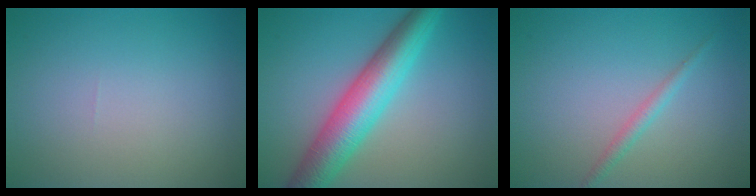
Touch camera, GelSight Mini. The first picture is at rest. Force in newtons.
{"total": 7.3, "press": 7.3, "slide": 0.2}
{"total": 1.3, "press": 1.3, "slide": 0.0}